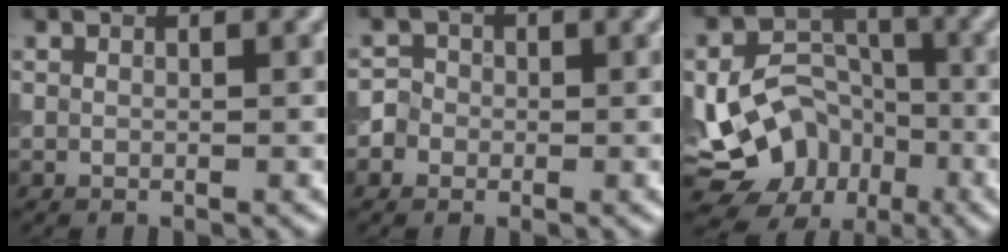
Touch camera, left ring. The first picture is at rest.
{"total": 2.6, "force": [-0.5, 2.4, 0.7], "torque": [0.007, 0.015, -0.029]}
{"total": 11.0, "force": [-3.9, 8.5, 5.7], "torque": [-0.077, -0.005, -0.068]}